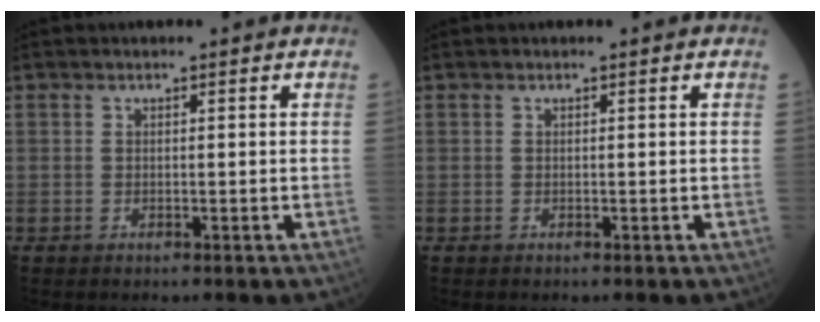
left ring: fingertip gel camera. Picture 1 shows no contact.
{"total": 0.0}